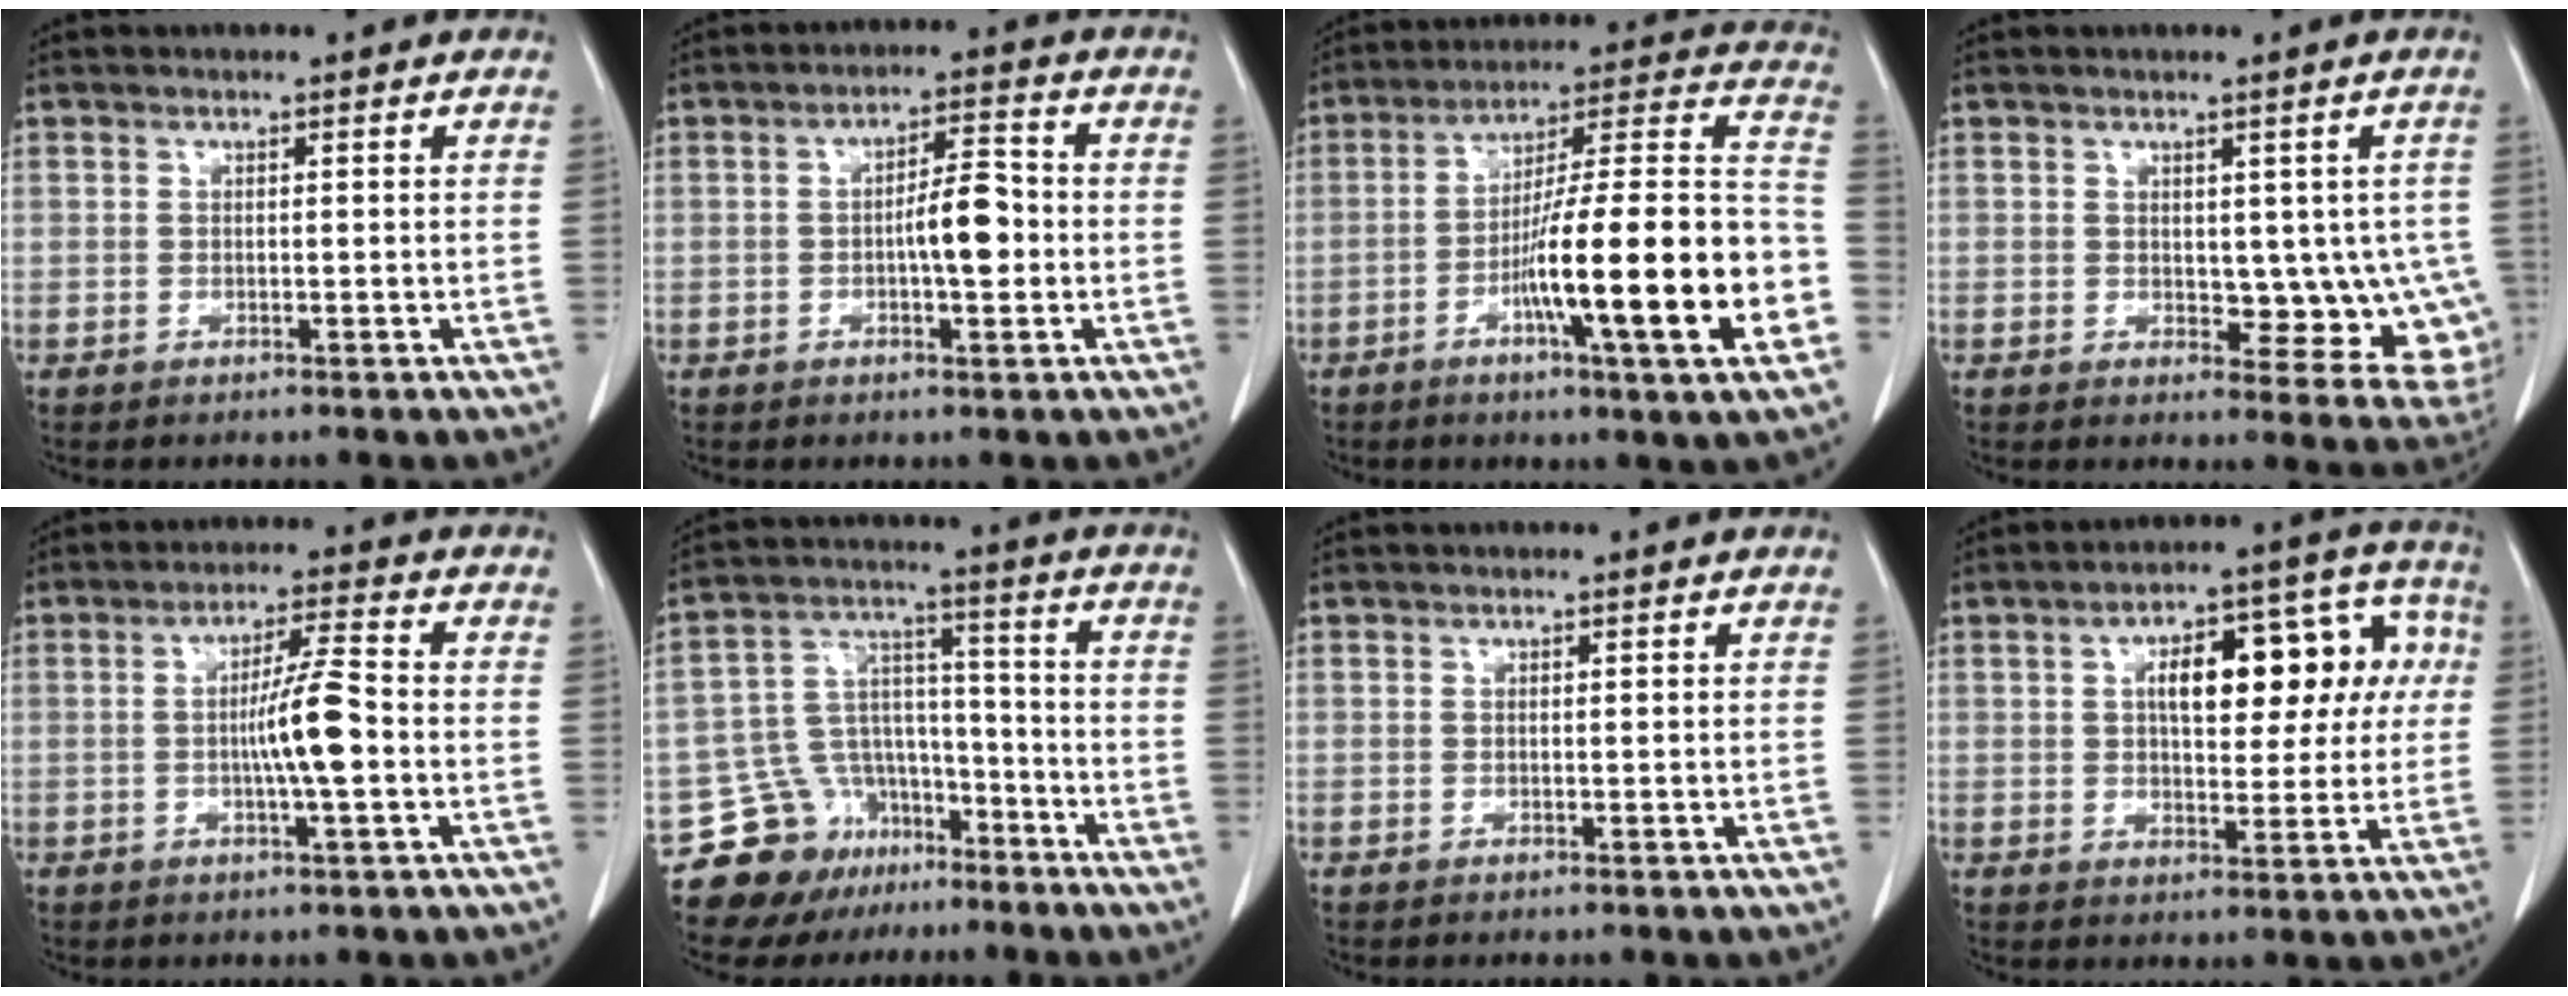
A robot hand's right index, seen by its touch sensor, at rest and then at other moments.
{"total": 5.9, "force": [-0.7, 1.5, 5.7], "torque": [-0.096, 0.012, -0.010]}
{"total": 22.3, "force": [-6.9, 0.9, 21.2], "torque": [-0.288, 0.004, -0.107]}
{"total": 8.7, "force": [-0.1, 4.9, 7.1], "torque": [-0.059, -0.001, 0.011]}
{"total": 7.0, "force": [-0.9, 0.0, 6.9], "torque": [-0.124, 0.003, -0.017]}
{"total": 12.2, "force": [-8.8, 8.2, 2.1], "torque": [-0.034, 0.072, -0.141]}
{"total": 0.0}
{"total": 14.2, "force": [2.9, 6.3, 12.4], "torque": [-0.160, 0.050, 0.044]}